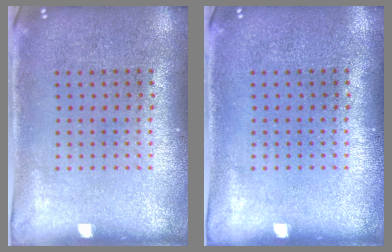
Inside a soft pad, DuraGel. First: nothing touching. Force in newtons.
{"total": 0.0}